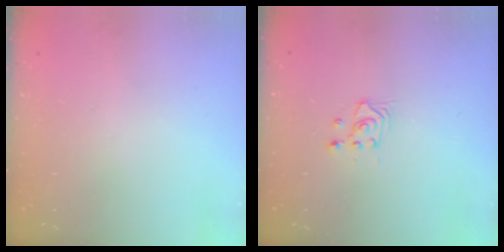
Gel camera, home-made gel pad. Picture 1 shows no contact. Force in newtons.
{"total": 3.2, "press": 3.2, "slide": 0.4}